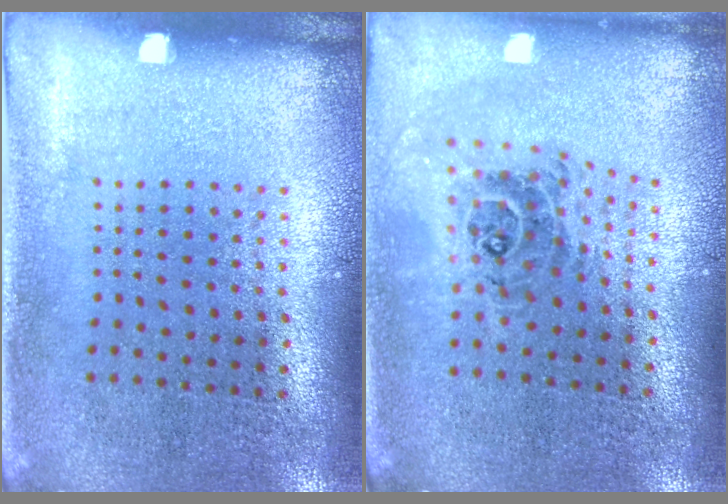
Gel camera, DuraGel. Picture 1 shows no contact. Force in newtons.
{"total": 1.0, "press": 0.9, "slide": 0.3}